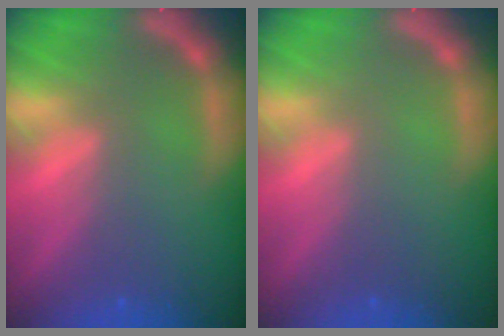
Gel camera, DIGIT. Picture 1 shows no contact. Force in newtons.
{"total": 0.0}